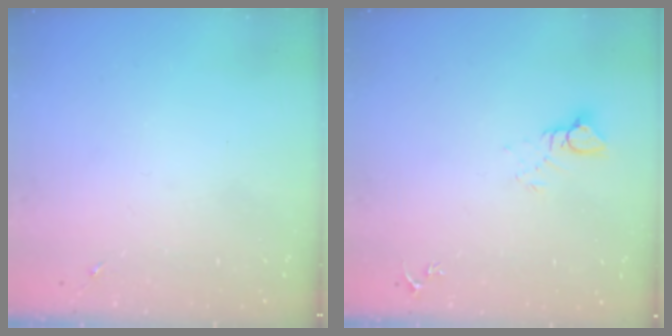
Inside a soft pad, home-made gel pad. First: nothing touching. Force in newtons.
{"total": 4.2, "press": 4.2, "slide": 0.4}